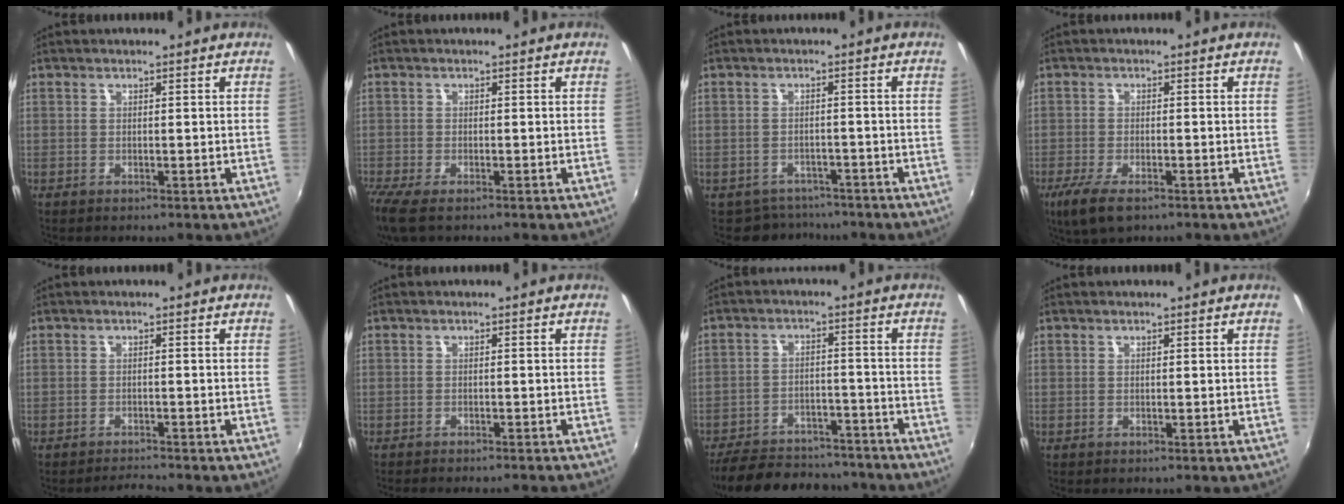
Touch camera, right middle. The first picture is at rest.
{"total": 5.6, "force": [-4.1, 1.3, 3.6], "torque": [-0.086, -0.029, -0.078]}
{"total": 5.7, "force": [-4.8, 2.9, 0.3], "torque": [-0.018, 0.001, -0.072]}
{"total": 6.8, "force": [-4.4, 2.3, 4.7], "torque": [-0.113, -0.027, -0.080]}
{"total": 2.2, "force": [-2.1, -0.1, 0.2], "torque": [-0.012, -0.004, -0.040]}
{"total": 4.6, "force": [-4.1, 0.2, 1.9], "torque": [-0.043, -0.016, -0.064]}
{"total": 20.5, "force": [-17.4, 7.6, 7.8], "torque": [-0.172, 0.015, -0.234]}
{"total": 0.0}